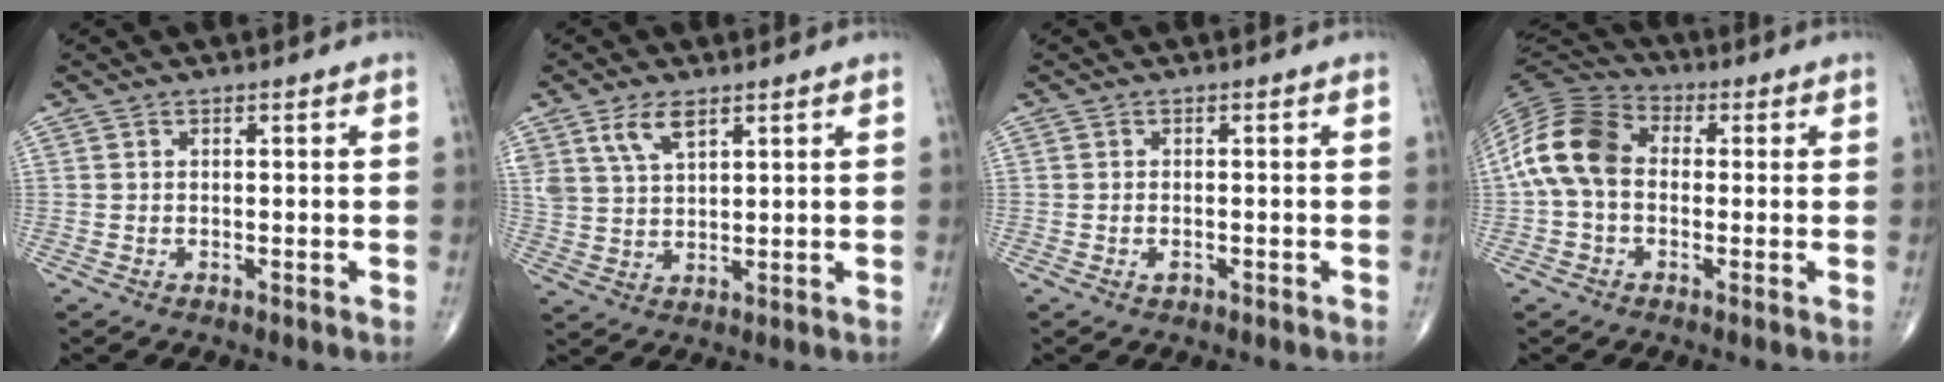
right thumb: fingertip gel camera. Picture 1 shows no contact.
{"total": 6.0, "force": [3.6, 2.8, 3.9], "torque": [-0.071, -0.016, 0.075]}
{"total": 0.9, "force": [-0.5, 0.5, 0.6], "torque": [-0.009, 0.003, -0.007]}
{"total": 12.3, "force": [0.0, 8.8, 8.6], "torque": [-0.168, 0.033, -0.015]}